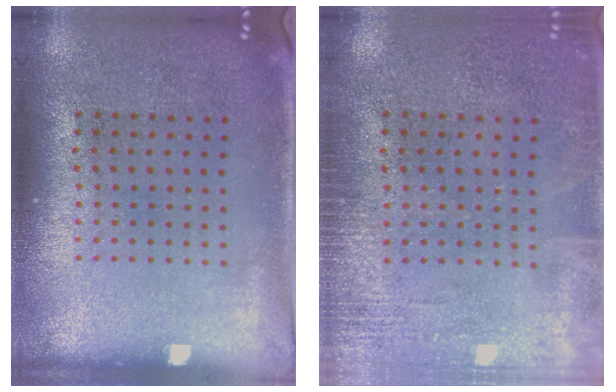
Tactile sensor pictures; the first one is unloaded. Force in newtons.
{"total": 2.2, "press": 2.2, "slide": 0.3}